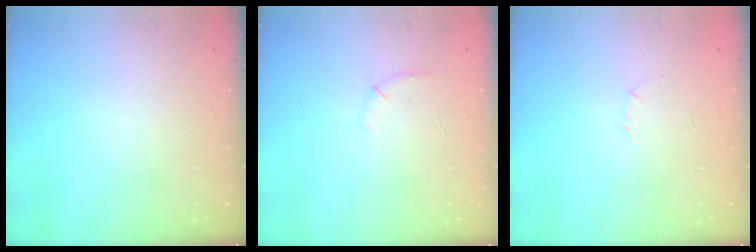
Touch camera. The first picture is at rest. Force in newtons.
{"total": 5.5, "press": 5.3, "slide": 1.5}
{"total": 2.9, "press": 2.8, "slide": 0.8}